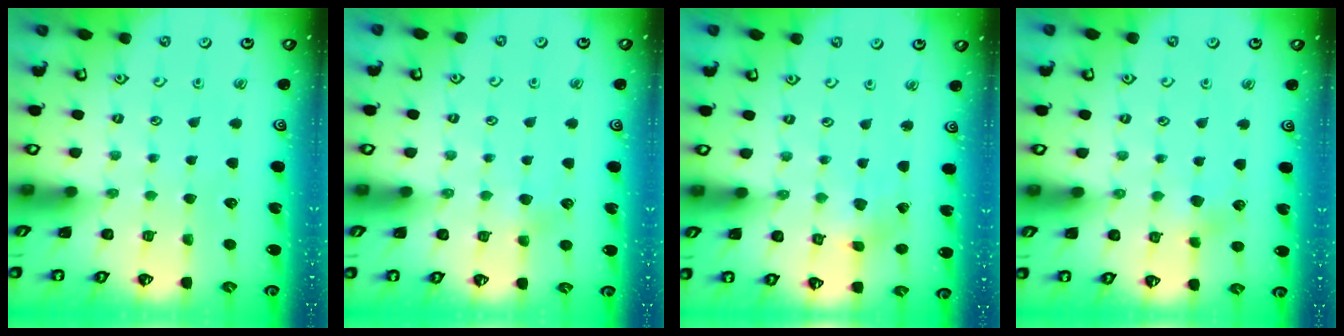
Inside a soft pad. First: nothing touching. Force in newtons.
{"total": 3.8, "press": 3.8, "slide": 0.3}
{"total": 2.1, "press": 2.1, "slide": 0.2}
{"total": 3.0, "press": 2.9, "slide": 0.5}